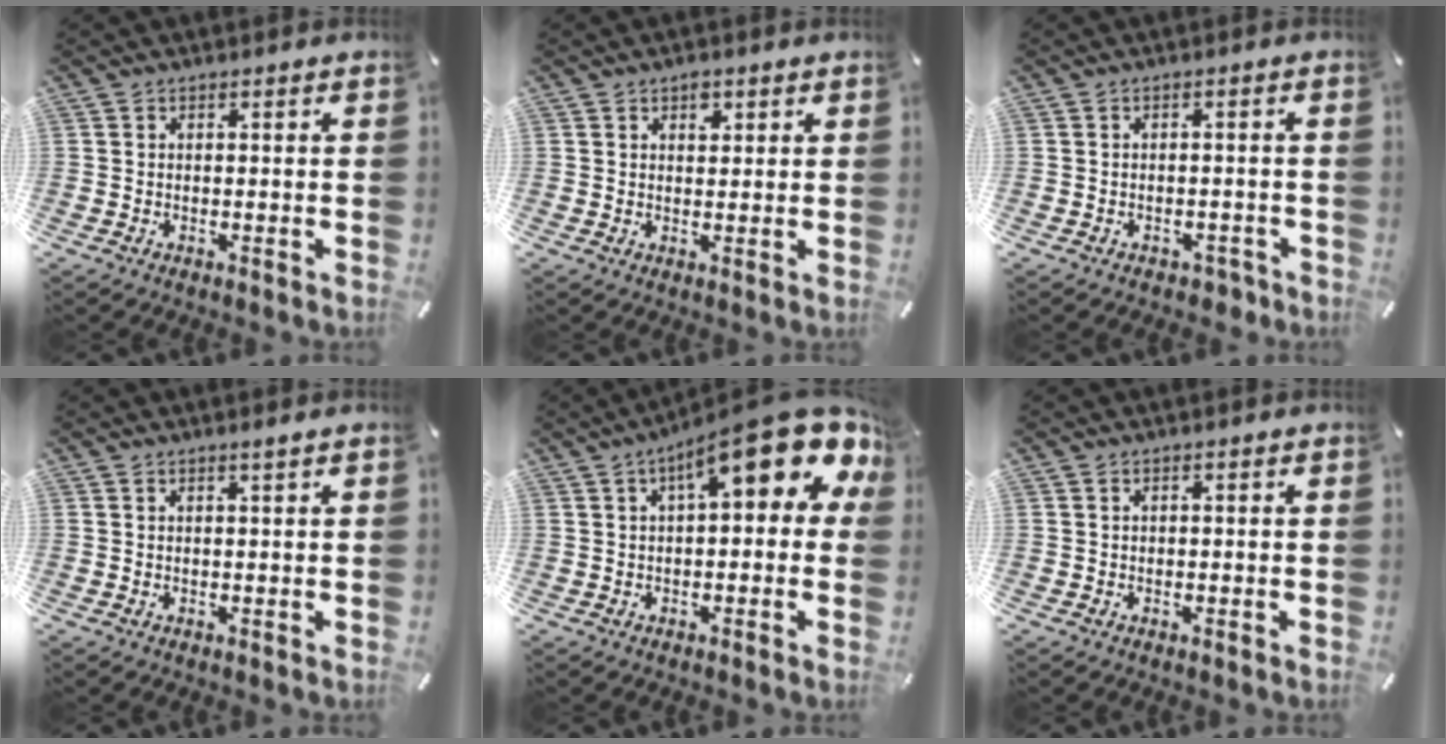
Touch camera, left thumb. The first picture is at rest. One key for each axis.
{"total": 2.3, "fx": 1.1, "fy": 1.6, "fz": 1.3, "tx": -0.003, "ty": -0.007, "tz": 0.015}
{"total": 2.4, "fx": -1.6, "fy": 1.4, "fz": 0.9, "tx": -0.023, "ty": 0.009, "tz": -0.034}
{"total": 1.1, "fx": 0.7, "fy": -0.1, "fz": 0.8, "tx": -0.017, "ty": -0.001, "tz": 0.012}
{"total": 16.0, "fx": 7.7, "fy": 5.0, "fz": 13.0, "tx": -0.189, "ty": -0.046, "tz": 0.124}
{"total": 0.0}